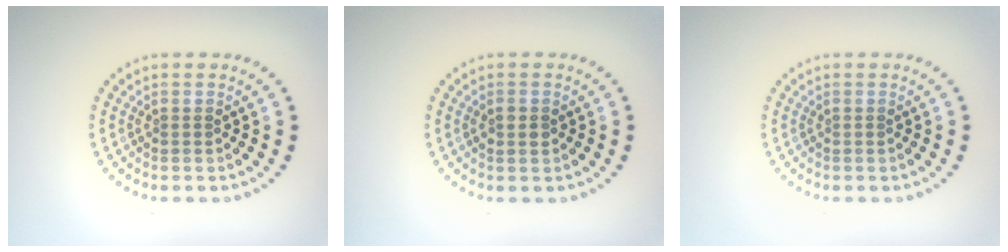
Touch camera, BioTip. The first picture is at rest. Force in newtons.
{"total": 1.0, "press": 1.0, "slide": 0.0}
{"total": 0.0}